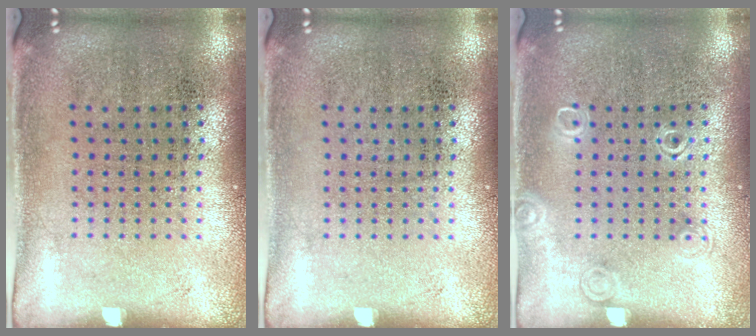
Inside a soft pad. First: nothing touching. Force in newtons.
{"total": 0.0}
{"total": 1.2, "press": 1.2, "slide": 0.2}